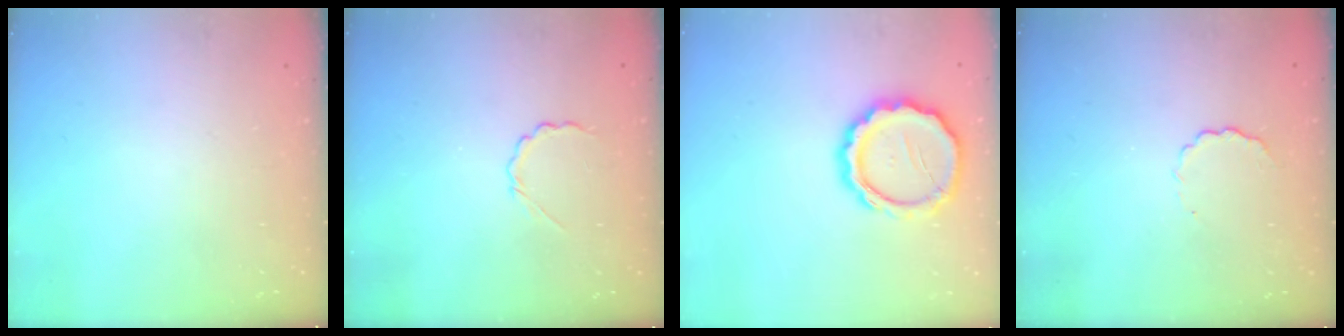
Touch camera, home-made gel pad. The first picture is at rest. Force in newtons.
{"total": 4.0, "press": 3.8, "slide": 1.1}
{"total": 13.2, "press": 13.0, "slide": 2.0}
{"total": 4.2, "press": 4.1, "slide": 0.9}